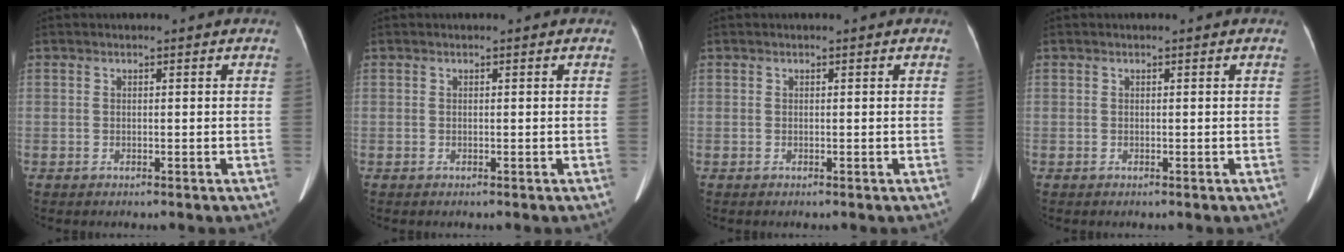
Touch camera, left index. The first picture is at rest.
{"total": 0.0}
{"total": 0.0}
{"total": 0.0}